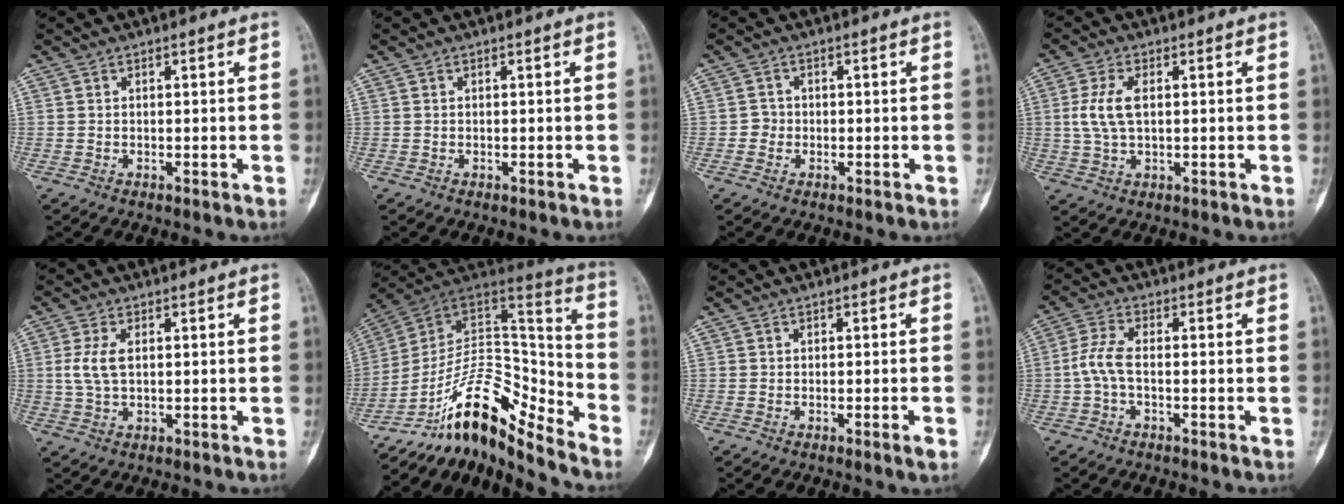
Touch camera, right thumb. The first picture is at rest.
{"total": 0.0}
{"total": 1.7, "force": [-0.5, 1.6, 0.3], "torque": [0.007, 0.009, -0.014]}
{"total": 6.4, "force": [0.8, 3.3, 5.5], "torque": [-0.126, 0.003, 0.015]}
{"total": 4.7, "force": [0.6, 2.4, 4.0], "torque": [-0.097, 0.004, 0.014]}
{"total": 17.7, "force": [-13.1, 6.0, 10.4], "torque": [-0.136, 0.135, -0.224]}
{"total": 1.5, "force": [-0.8, -0.2, 1.3], "torque": [-0.022, -0.004, -0.015]}
{"total": 4.6, "force": [-1.1, 1.6, 4.1], "torque": [-0.100, 0.011, -0.029]}